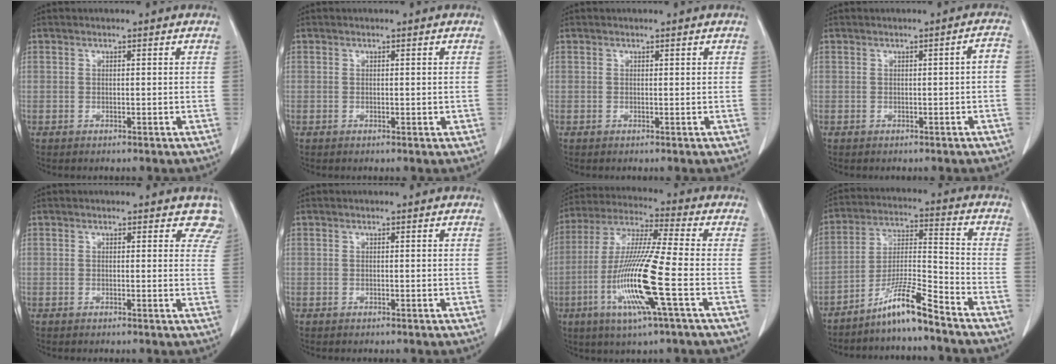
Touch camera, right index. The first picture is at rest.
{"total": 1.0, "force": [-0.1, 0.5, 0.8], "torque": [-0.012, 0.001, 0.002]}
{"total": 0.0}
{"total": 1.7, "force": [-0.5, 0.2, 1.6], "torque": [-0.016, 0.003, -0.007]}
{"total": 4.1, "force": [3.5, 2.1, 0.3], "torque": [0.032, -0.011, 0.008]}
{"total": 0.0}
{"total": 15.4, "force": [-4.5, -0.3, 14.7], "torque": [-0.304, -0.018, -0.093]}
{"total": 9.1, "force": [-7.2, -0.5, 5.5], "torque": [-0.110, -0.008, -0.136]}